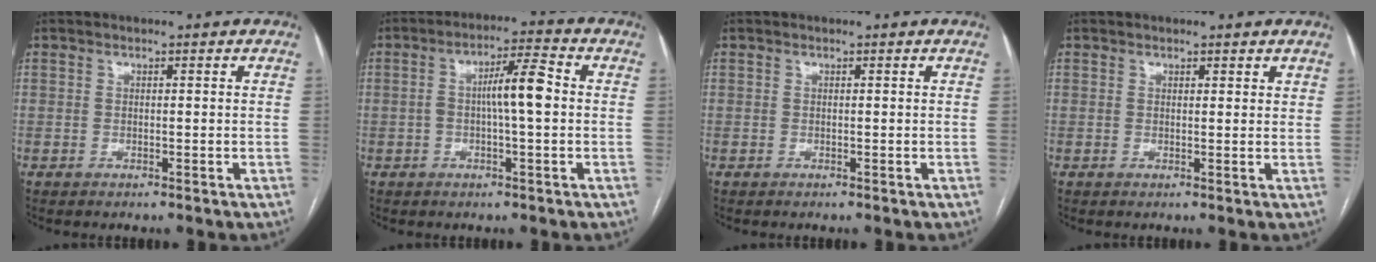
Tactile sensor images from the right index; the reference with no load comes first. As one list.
[{"total": 7.0, "force": [0.0, 0.8, 6.9], "torque": [-0.122, 0.019, -0.004]}, {"total": 0.0}, {"total": 1.5, "force": [1.2, 0.5, 0.6], "torque": [-0.007, 0.000, 0.014]}]